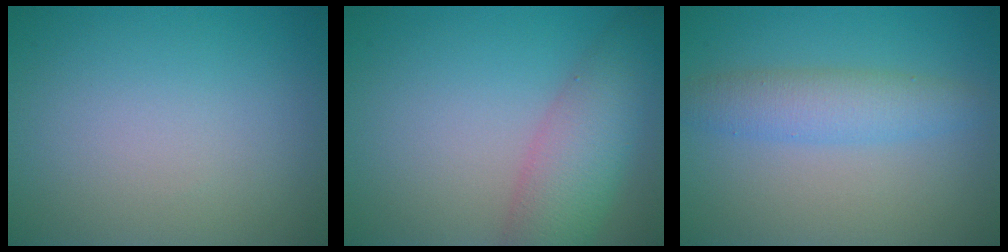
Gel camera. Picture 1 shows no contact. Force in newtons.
{"total": 5.6, "press": 5.6, "slide": 0.3}
{"total": 3.4, "press": 3.4, "slide": 0.1}